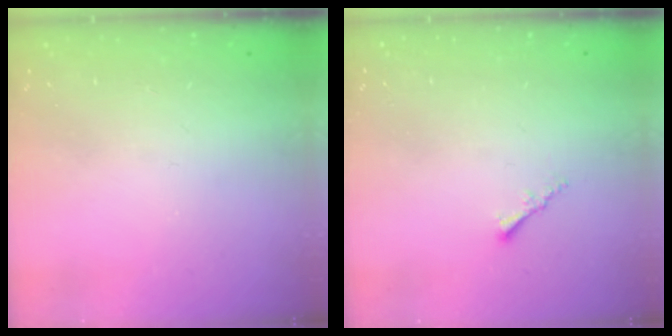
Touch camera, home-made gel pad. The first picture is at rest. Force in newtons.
{"total": 1.5, "press": 1.5, "slide": 0.4}